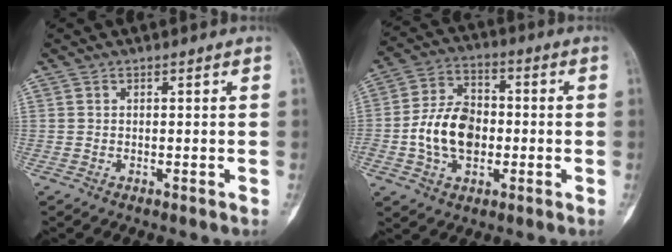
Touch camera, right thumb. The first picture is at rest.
{"total": 12.5, "force": [-1.8, 8.5, 8.9], "torque": [-0.142, 0.025, -0.037]}